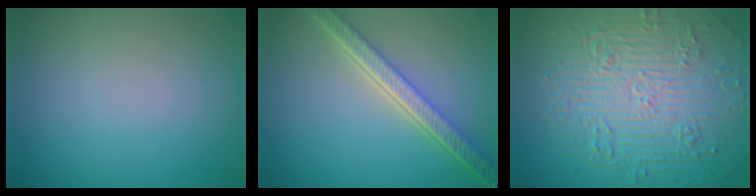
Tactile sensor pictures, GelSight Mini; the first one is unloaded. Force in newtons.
{"total": 5.5, "press": 4.1, "slide": 3.6}
{"total": 11.0, "press": 7.3, "slide": 8.2}